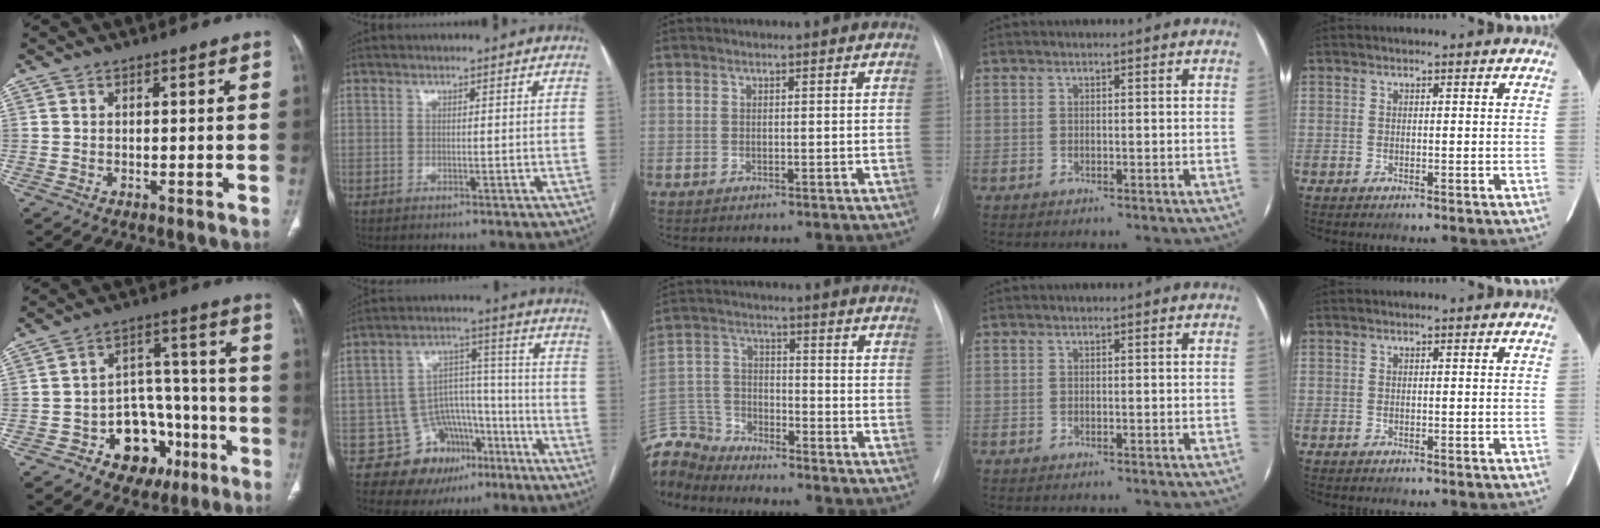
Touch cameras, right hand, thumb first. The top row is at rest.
{"thumb": {"total": 14.2, "force": [-6.5, 10.3, 7.3], "torque": [-0.050, 0.069, -0.086]}, "index": {"total": 10.9, "force": [-6.2, 8.4, 2.9], "torque": [-0.027, 0.062, -0.086]}, "middle": {"total": 10.3, "force": [-10.1, 1.8, 0.3], "torque": [-0.020, 0.018, -0.200]}}